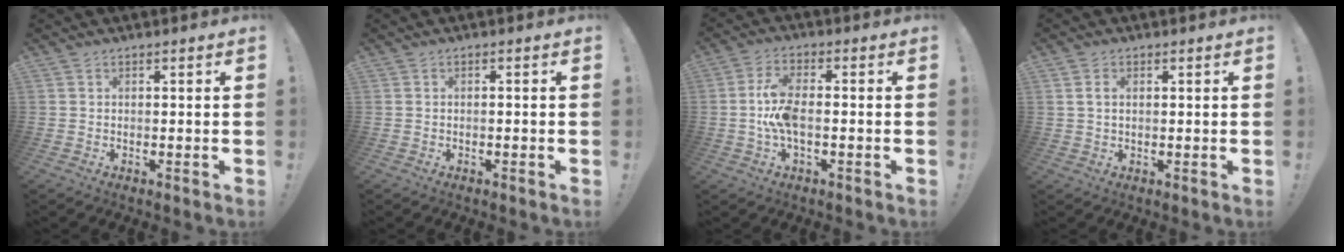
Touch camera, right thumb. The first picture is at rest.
{"total": 0.7, "force": [-0.5, -0.2, 0.4], "torque": [-0.006, -0.001, -0.010]}
{"total": 8.6, "force": [-1.3, 3.4, 7.8], "torque": [-0.158, 0.004, -0.021]}
{"total": 2.3, "force": [0.8, 1.4, 1.7], "torque": [-0.029, 0.003, 0.014]}